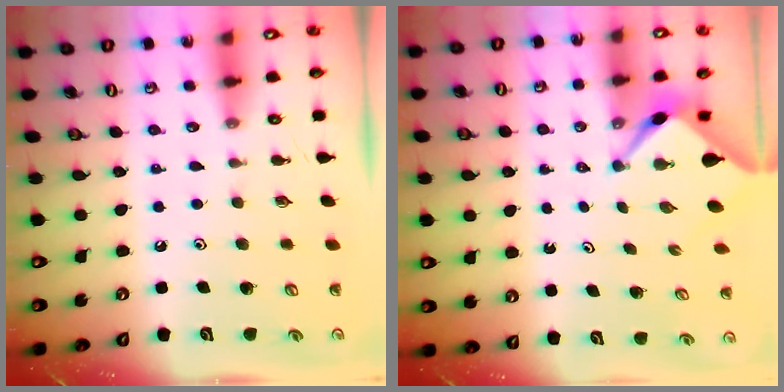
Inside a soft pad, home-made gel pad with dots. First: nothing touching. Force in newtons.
{"total": 2.7, "press": 2.7, "slide": 0.3}